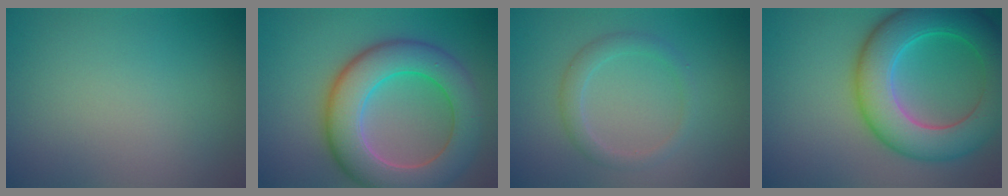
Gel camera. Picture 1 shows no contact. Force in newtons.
{"total": 9.3, "press": 9.3, "slide": 0.8}
{"total": 2.1, "press": 2.1, "slide": 0.2}
{"total": 9.3, "press": 9.3, "slide": 0.0}